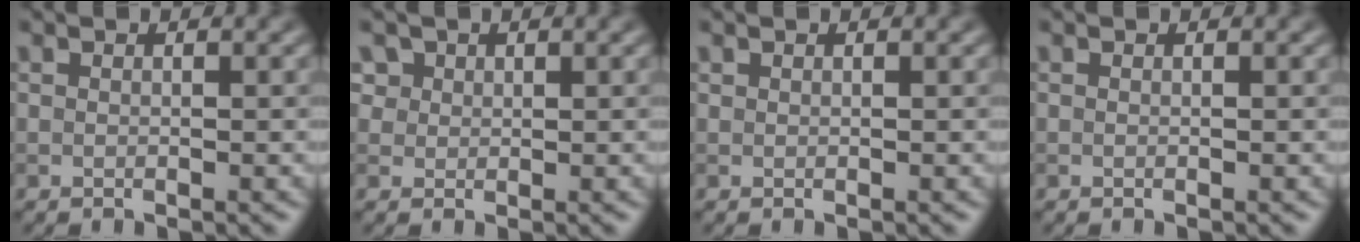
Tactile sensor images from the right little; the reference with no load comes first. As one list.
[{"total": 3.4, "force": [1.9, 2.5, 1.3], "torque": [-0.041, 0.002, 0.040]}, {"total": 0.0}, {"total": 0.0}]